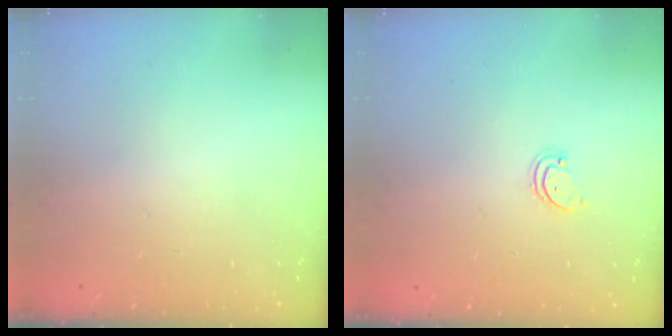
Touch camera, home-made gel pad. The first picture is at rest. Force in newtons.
{"total": 1.9, "press": 1.9, "slide": 0.2}